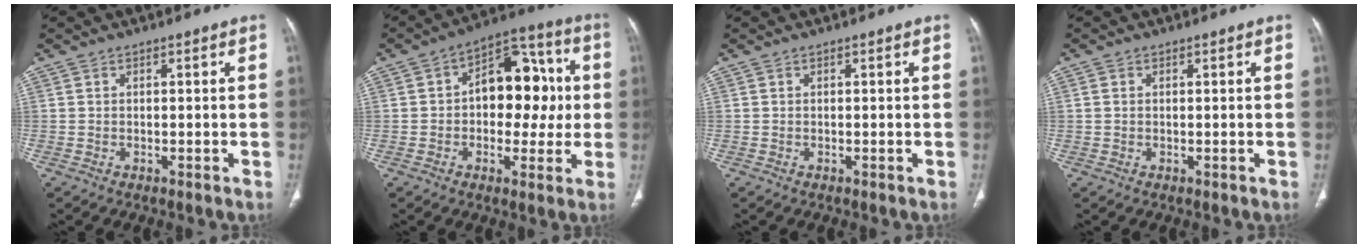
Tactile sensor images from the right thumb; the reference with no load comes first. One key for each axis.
{"total": 15.4, "fx": 1.0, "fy": 9.9, "fz": 11.8, "tx": -0.111, "ty": 0.036, "tz": 0.009}
{"total": 0.0}
{"total": 1.0, "fx": 0.2, "fy": 0.8, "fz": 0.6, "tx": -0.012, "ty": 0.002, "tz": 0.006}